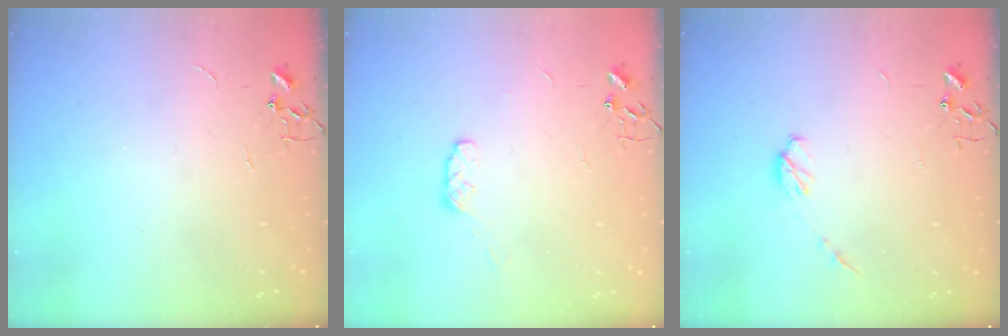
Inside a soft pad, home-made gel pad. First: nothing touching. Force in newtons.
{"total": 5.0, "press": 4.9, "slide": 0.7}
{"total": 5.8, "press": 5.8, "slide": 0.5}